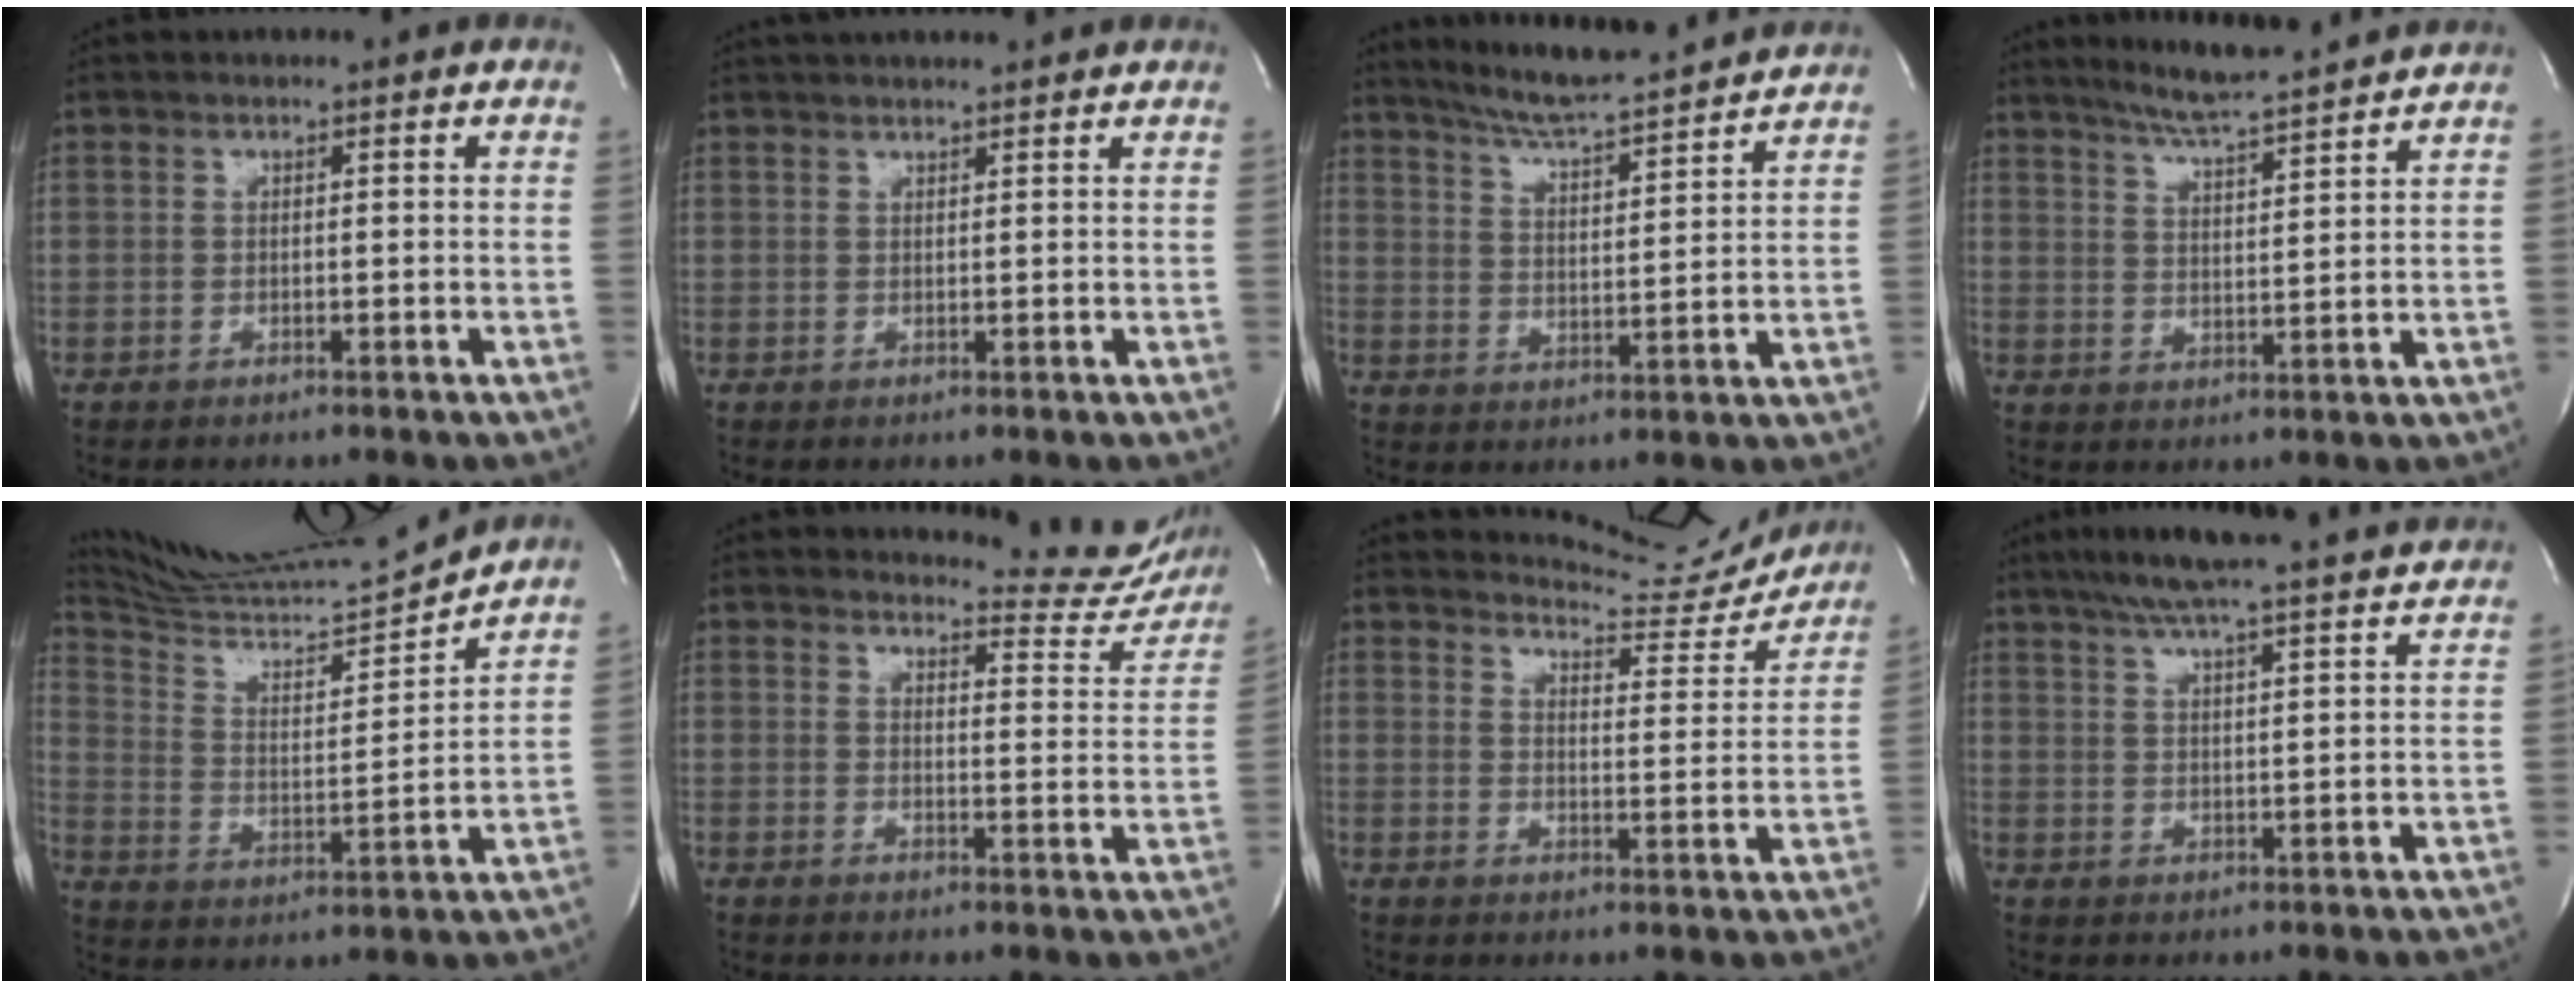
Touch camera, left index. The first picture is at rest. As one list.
[{"total": 7.7, "force": [7.0, 0.6, 3.0], "torque": [-0.050, 0.025, 0.092]}, {"total": 14.6, "force": [13.4, 0.6, 5.8], "torque": [-0.101, 0.006, 0.203]}, {"total": 11.6, "force": [10.6, -0.1, 4.8], "torque": [-0.086, 0.010, 0.159]}, {"total": 17.0, "force": [16.2, -1.5, 5.0], "torque": [-0.103, -0.036, 0.269]}, {"total": 11.0, "force": [10.9, 1.6, -0.1], "torque": [0.018, -0.075, 0.104]}, {"total": 10.4, "force": [10.4, 0.8, -0.5], "torque": [0.006, -0.048, 0.123]}, {"total": 20.3, "force": [18.4, 0.6, 8.6], "torque": [-0.144, 0.010, 0.247]}]